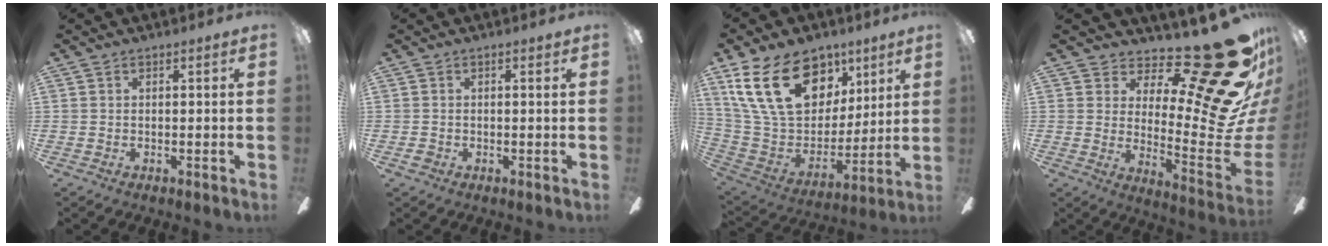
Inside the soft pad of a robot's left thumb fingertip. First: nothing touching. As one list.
[{"total": 1.0, "force": [-0.3, 0.9, 0.3], "torque": [-0.005, 0.005, -0.007]}, {"total": 25.8, "force": [12.5, 16.4, 15.6], "torque": [-0.300, -0.052, 0.228]}, {"total": 27.0, "force": [16.7, 8.2, 19.6], "torque": [-0.225, -0.146, 0.286]}]